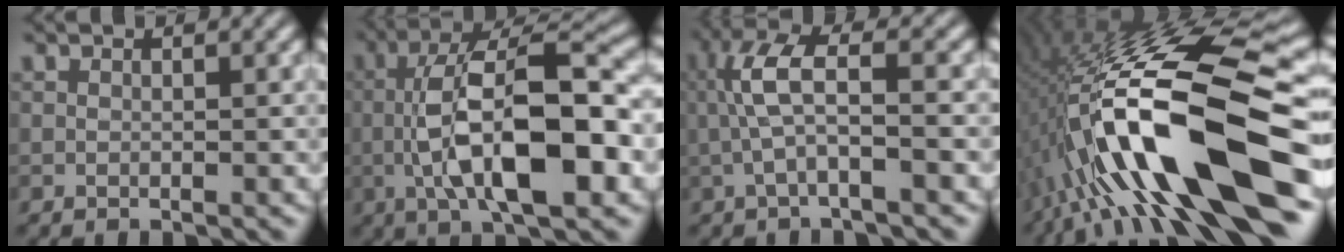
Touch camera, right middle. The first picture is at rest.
{"total": 11.6, "force": [-1.9, 3.9, 10.8], "torque": [-0.181, 0.020, -0.028]}
{"total": 4.4, "force": [-0.5, 0.8, 4.3], "torque": [-0.094, 0.025, -0.009]}
{"total": 16.9, "force": [-4.1, 4.6, 15.7], "torque": [-0.277, 0.029, -0.062]}